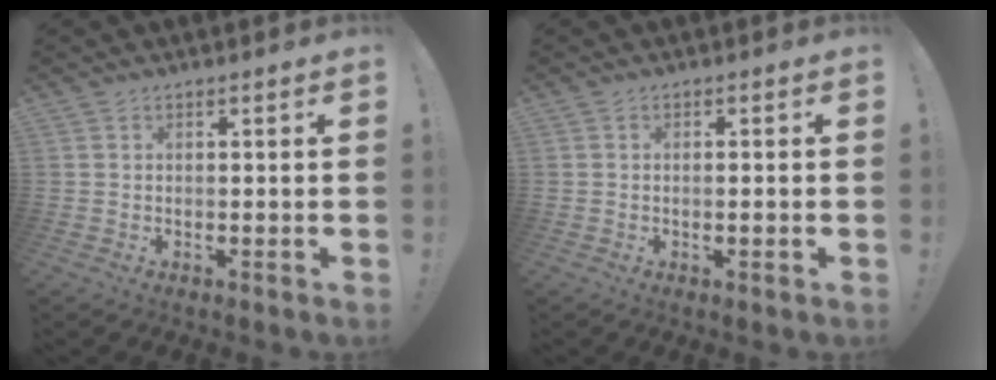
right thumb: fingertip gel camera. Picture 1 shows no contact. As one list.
[{"total": 1.4, "force": [-0.4, 0.0, 1.3], "torque": [-0.022, -0.001, -0.008]}]